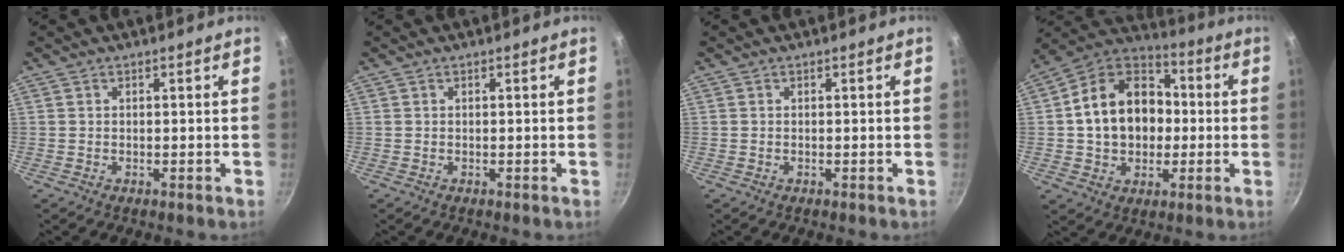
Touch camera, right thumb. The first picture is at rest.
{"total": 0.0}
{"total": 0.0}
{"total": 18.1, "force": [0.5, 13.8, 11.6], "torque": [-0.172, 0.036, -0.001]}